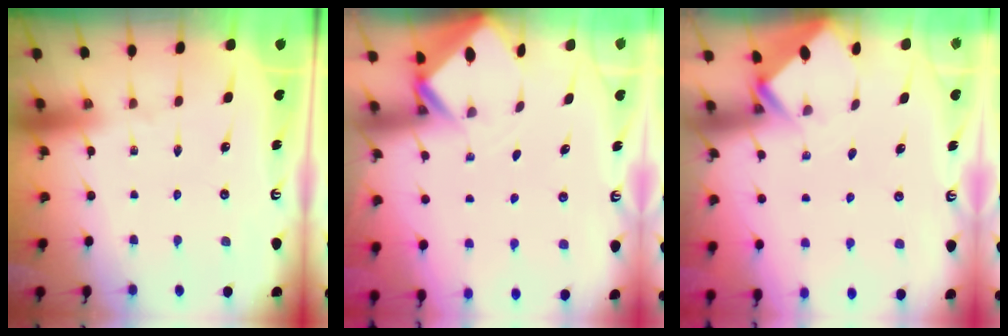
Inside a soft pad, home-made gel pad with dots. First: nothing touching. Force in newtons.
{"total": 2.7, "press": 2.7, "slide": 0.2}
{"total": 2.6, "press": 2.6, "slide": 0.2}